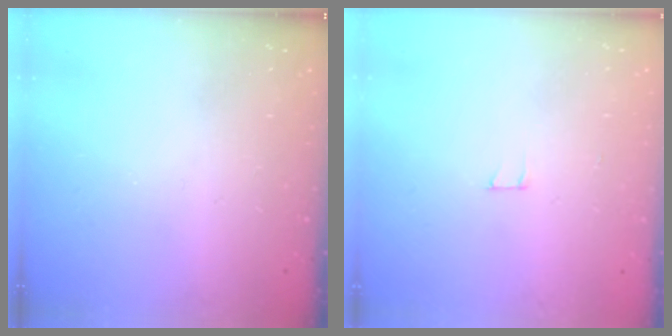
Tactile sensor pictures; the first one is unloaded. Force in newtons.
{"total": 2.5, "press": 2.5, "slide": 0.2}